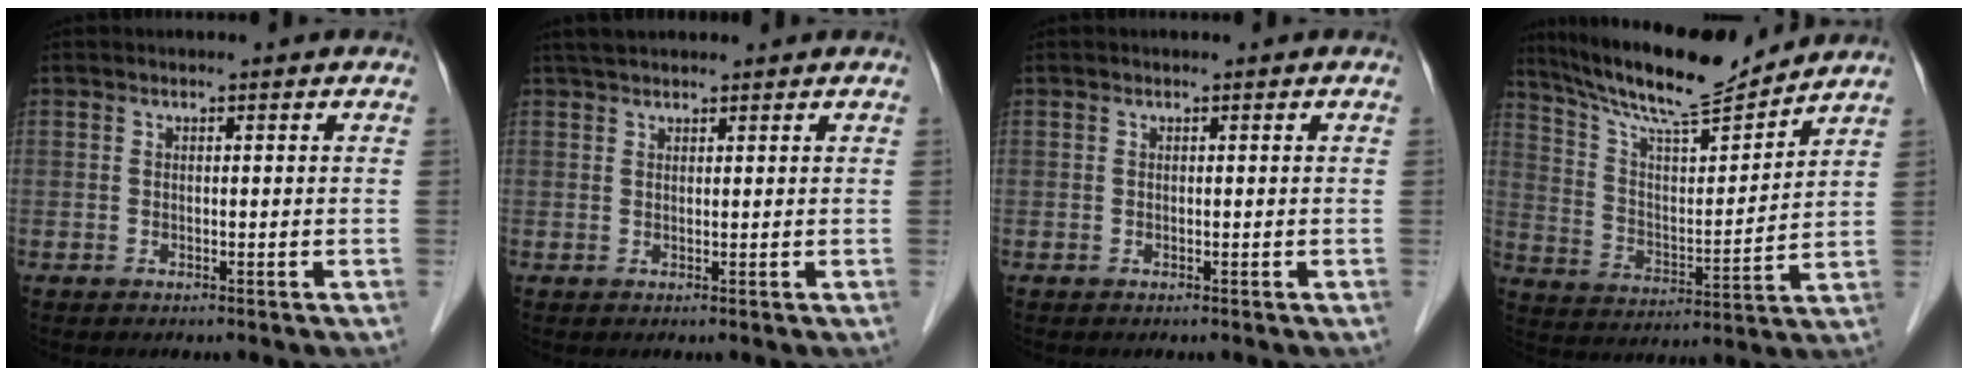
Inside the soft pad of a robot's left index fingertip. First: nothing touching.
{"total": 2.9, "force": [2.5, 0.7, 1.3], "torque": [-0.021, 0.021, 0.045]}
{"total": 0.0}
{"total": 15.3, "force": [13.7, 0.8, 6.8], "torque": [-0.127, -0.004, 0.238]}